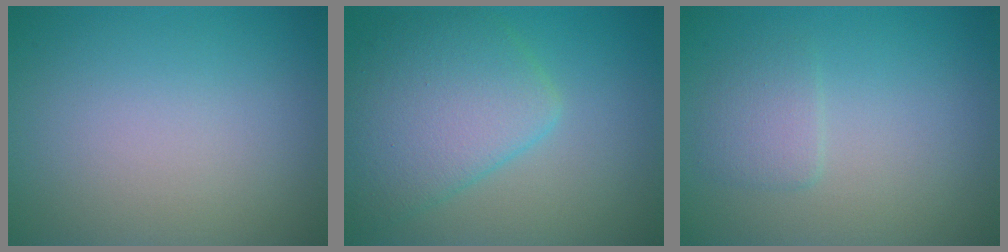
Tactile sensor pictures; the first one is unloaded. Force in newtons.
{"total": 6.3, "press": 6.3, "slide": 0.1}
{"total": 1.6, "press": 1.6, "slide": 0.3}